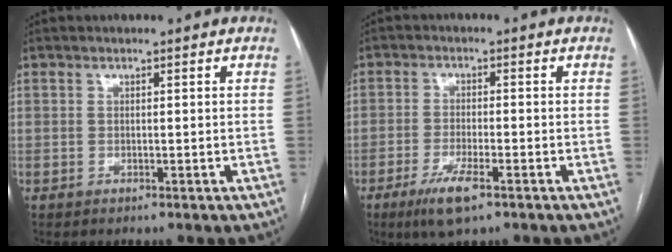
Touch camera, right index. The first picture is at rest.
{"total": 5.8, "force": [-3.4, 1.2, 4.6], "torque": [-0.094, -0.009, -0.056]}